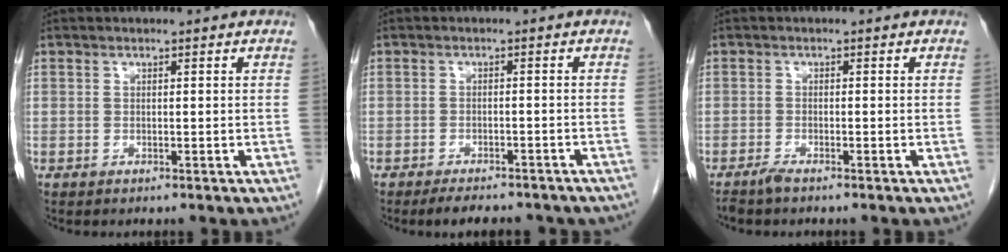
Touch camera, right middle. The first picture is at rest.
{"total": 9.2, "force": [-8.0, 2.6, 3.7], "torque": [-0.047, -0.001, -0.095]}
{"total": 1.4, "force": [-1.2, -0.1, 0.7], "torque": [-0.022, -0.004, -0.025]}